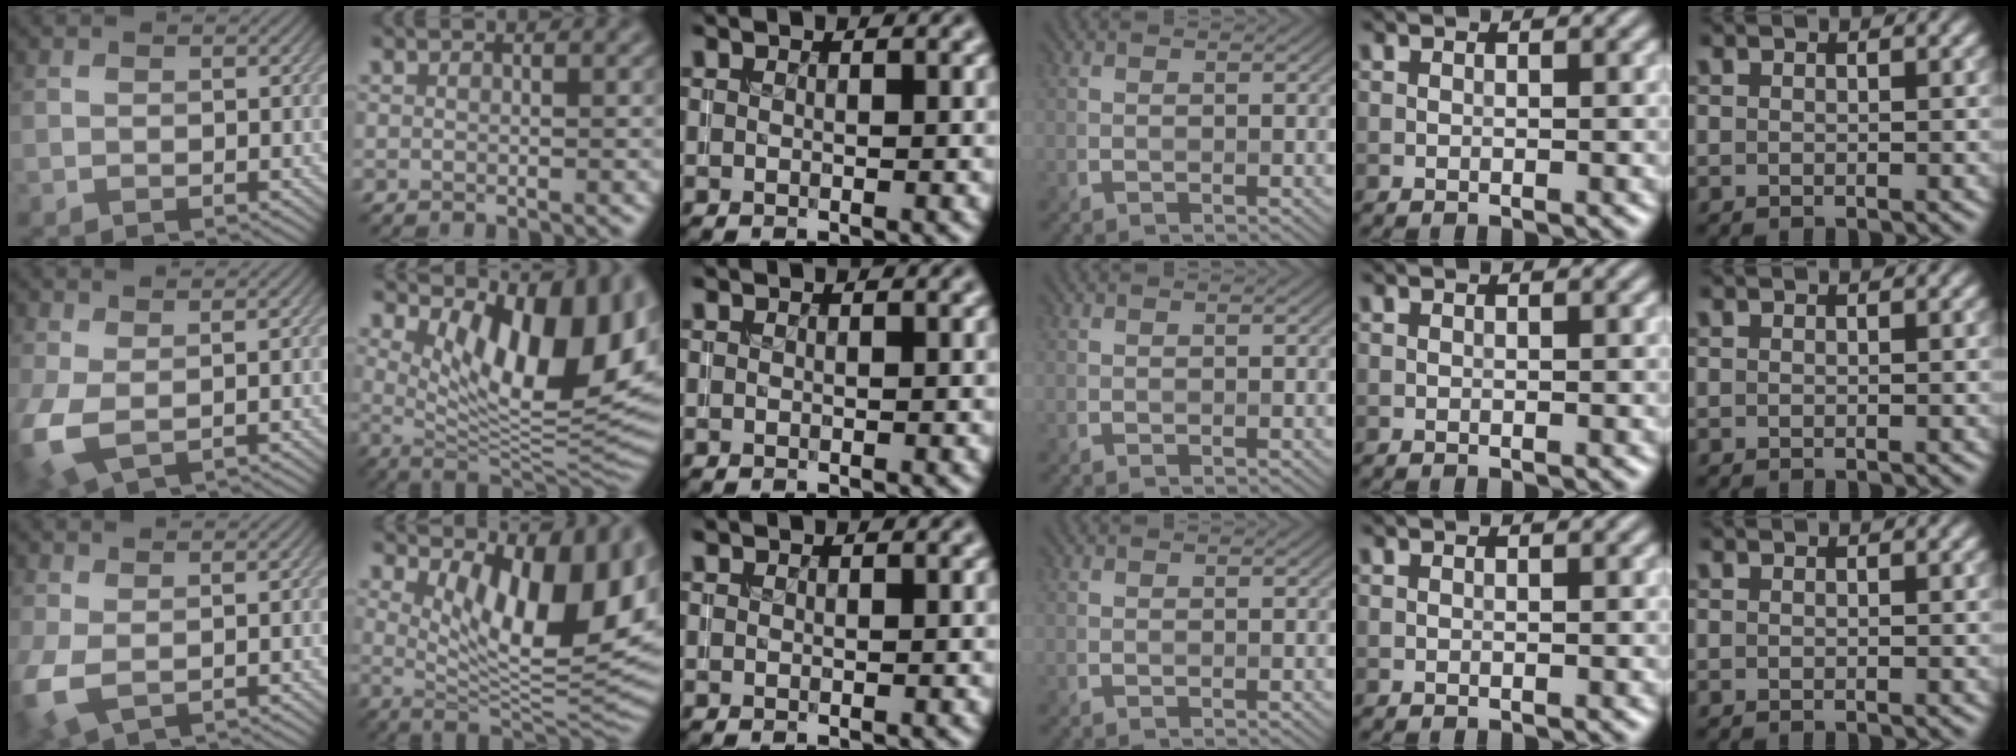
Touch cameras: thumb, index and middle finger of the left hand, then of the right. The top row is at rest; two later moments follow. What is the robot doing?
{"motion": "insert", "object": "coin"}